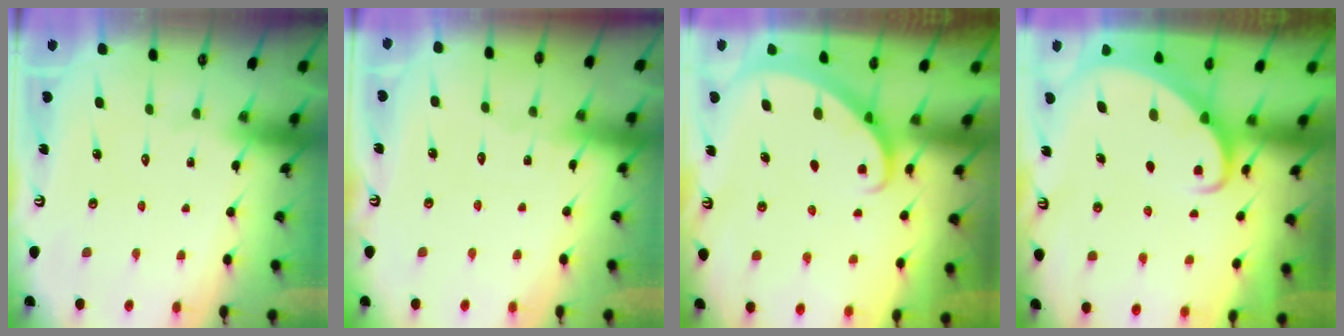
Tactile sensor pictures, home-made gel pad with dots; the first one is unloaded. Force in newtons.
{"total": 2.8, "press": 2.8, "slide": 0.4}
{"total": 1.9, "press": 1.9, "slide": 0.1}
{"total": 2.4, "press": 2.4, "slide": 0.2}